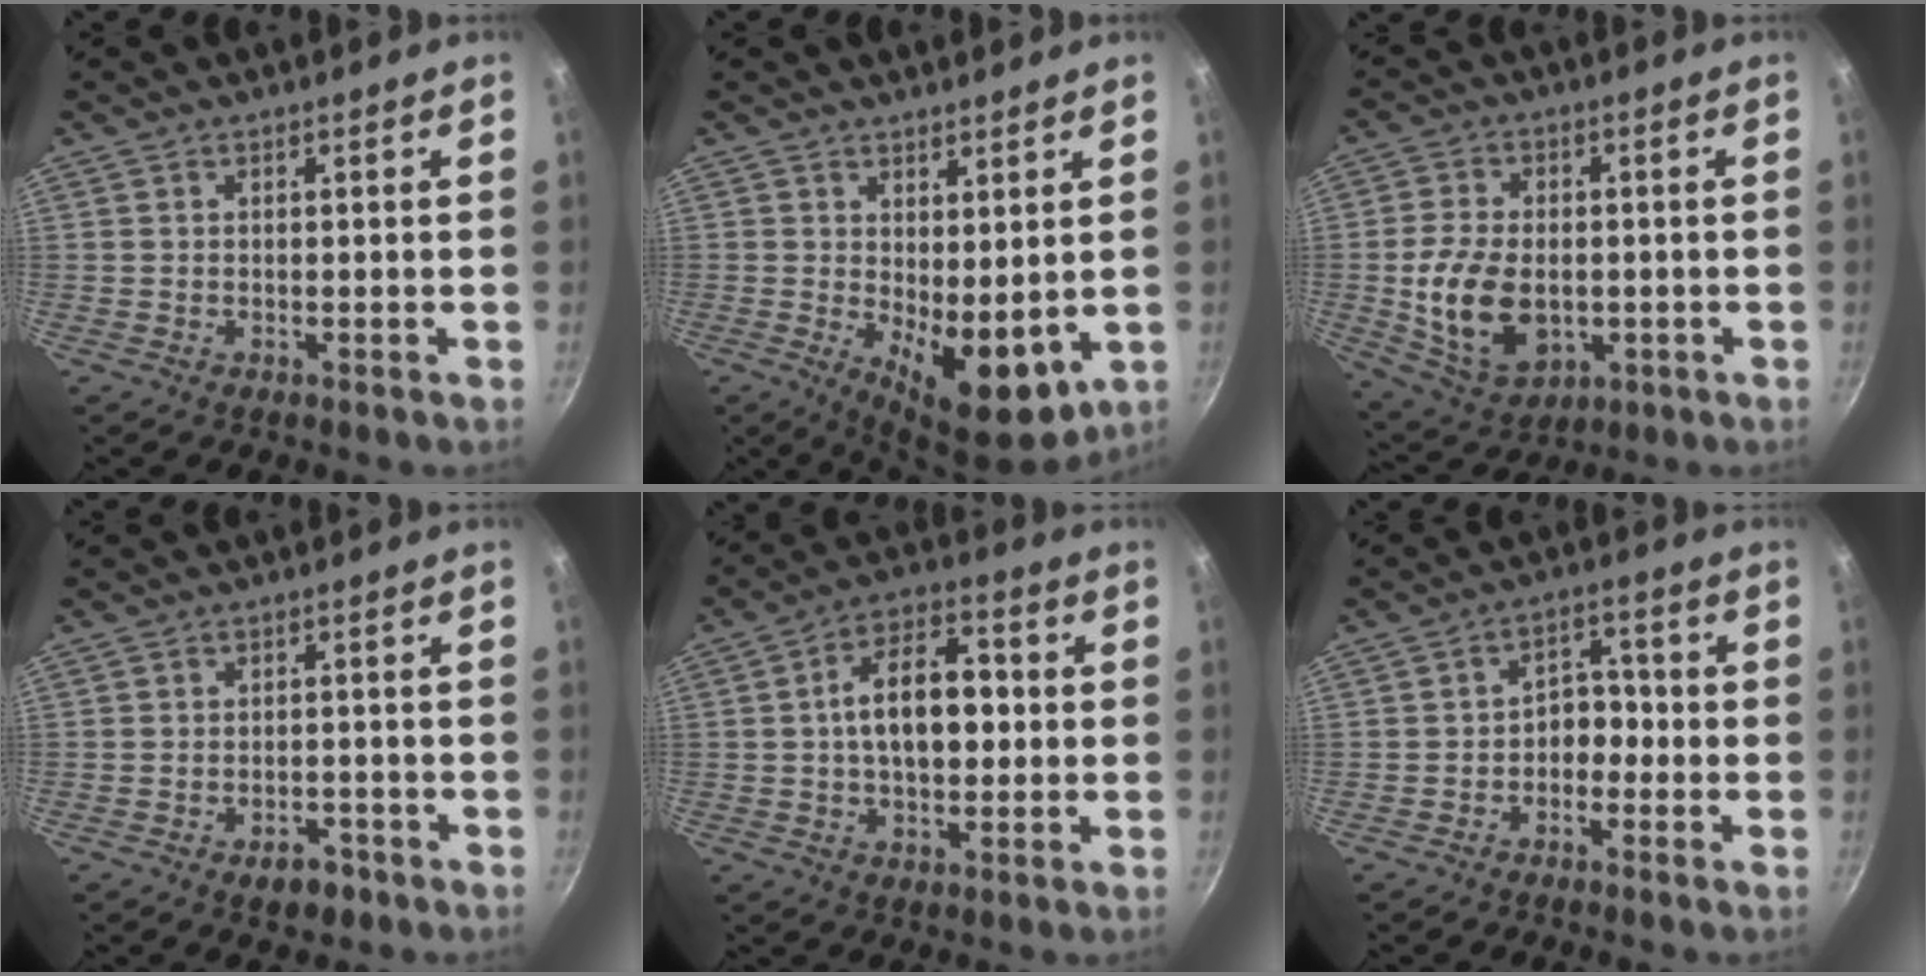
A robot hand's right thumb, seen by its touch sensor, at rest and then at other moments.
{"total": 9.7, "force": [0.6, 4.7, 8.5], "torque": [-0.099, -0.025, 0.020]}
{"total": 14.0, "force": [-1.7, 9.4, 10.3], "torque": [-0.179, -0.002, -0.017]}
{"total": 4.2, "force": [-2.6, 2.5, 2.2], "torque": [-0.017, 0.024, -0.029]}
{"total": 12.8, "force": [0.3, 7.6, 10.2], "torque": [-0.130, 0.029, -0.008]}
{"total": 4.9, "force": [-1.7, 3.6, 2.8], "torque": [-0.002, 0.032, -0.036]}